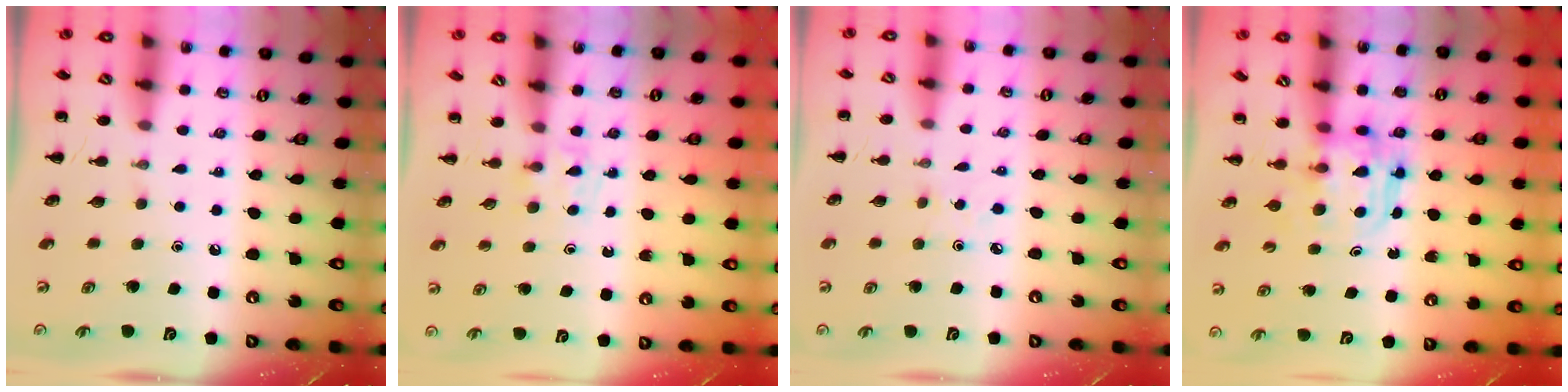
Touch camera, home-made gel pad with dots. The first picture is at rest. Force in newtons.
{"total": 2.8, "press": 2.5, "slide": 1.1}
{"total": 1.5, "press": 1.4, "slide": 0.6}
{"total": 3.8, "press": 3.7, "slide": 0.2}